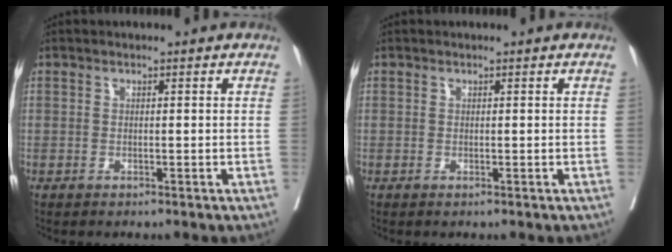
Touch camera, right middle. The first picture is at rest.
{"total": 0.0}